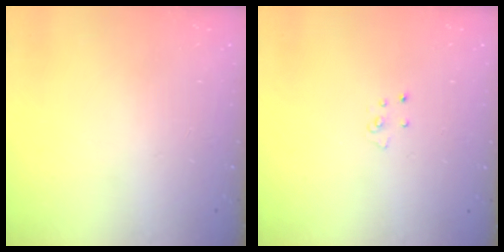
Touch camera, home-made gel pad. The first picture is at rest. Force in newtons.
{"total": 3.1, "press": 3.1, "slide": 0.2}